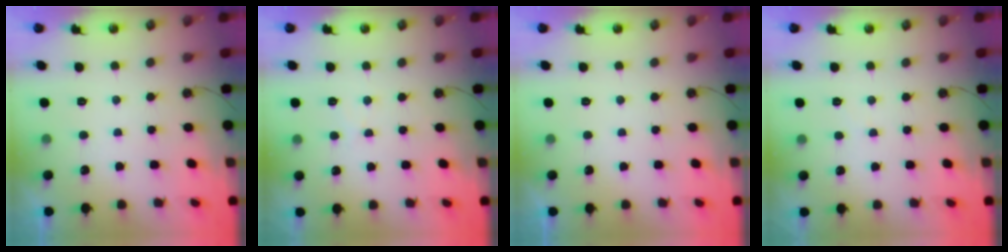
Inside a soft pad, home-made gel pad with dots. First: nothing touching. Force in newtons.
{"total": 5.9, "press": 5.9, "slide": 0.6}
{"total": 0.0}
{"total": 2.4, "press": 2.4, "slide": 0.4}